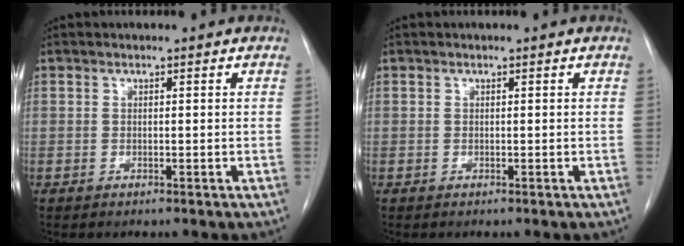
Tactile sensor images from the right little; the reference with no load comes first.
{"total": 0.0}